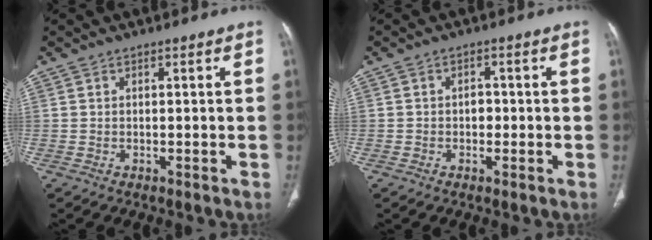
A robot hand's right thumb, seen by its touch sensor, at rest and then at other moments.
{"total": 2.1, "force": [-0.3, 1.6, 1.2], "torque": [-0.006, 0.006, -0.008]}